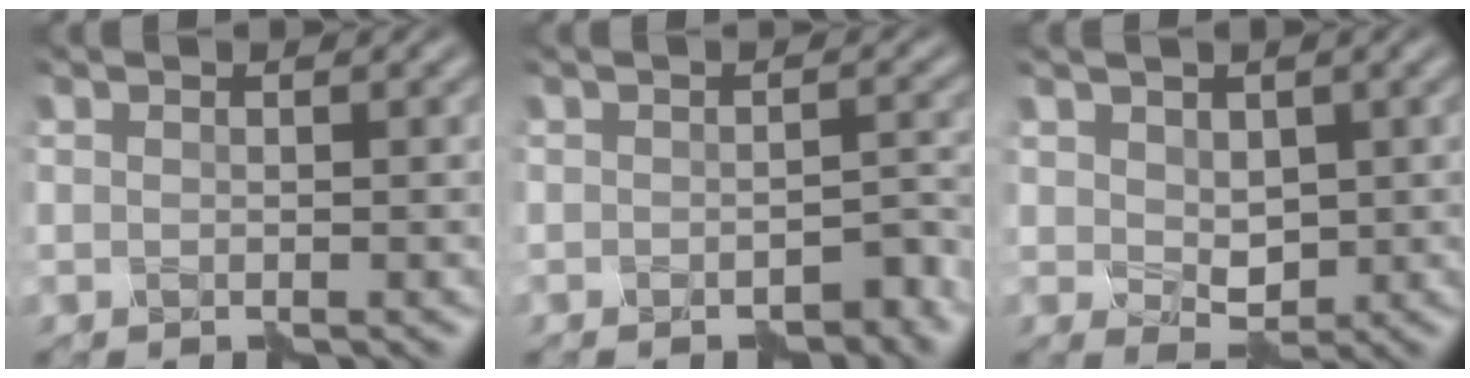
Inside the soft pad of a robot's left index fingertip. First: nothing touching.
{"total": 2.1, "force": [-1.7, 0.8, 0.9], "torque": [-0.007, -0.001, -0.024]}
{"total": 2.2, "force": [0.4, 1.7, 1.4], "torque": [-0.025, -0.005, 0.007]}